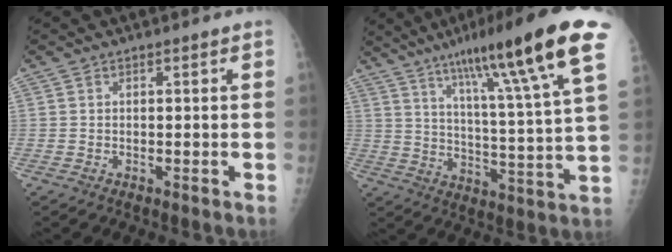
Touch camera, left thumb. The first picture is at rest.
{"total": 23.3, "force": [13.6, 1.7, 18.9], "torque": [-0.275, -0.035, 0.200]}